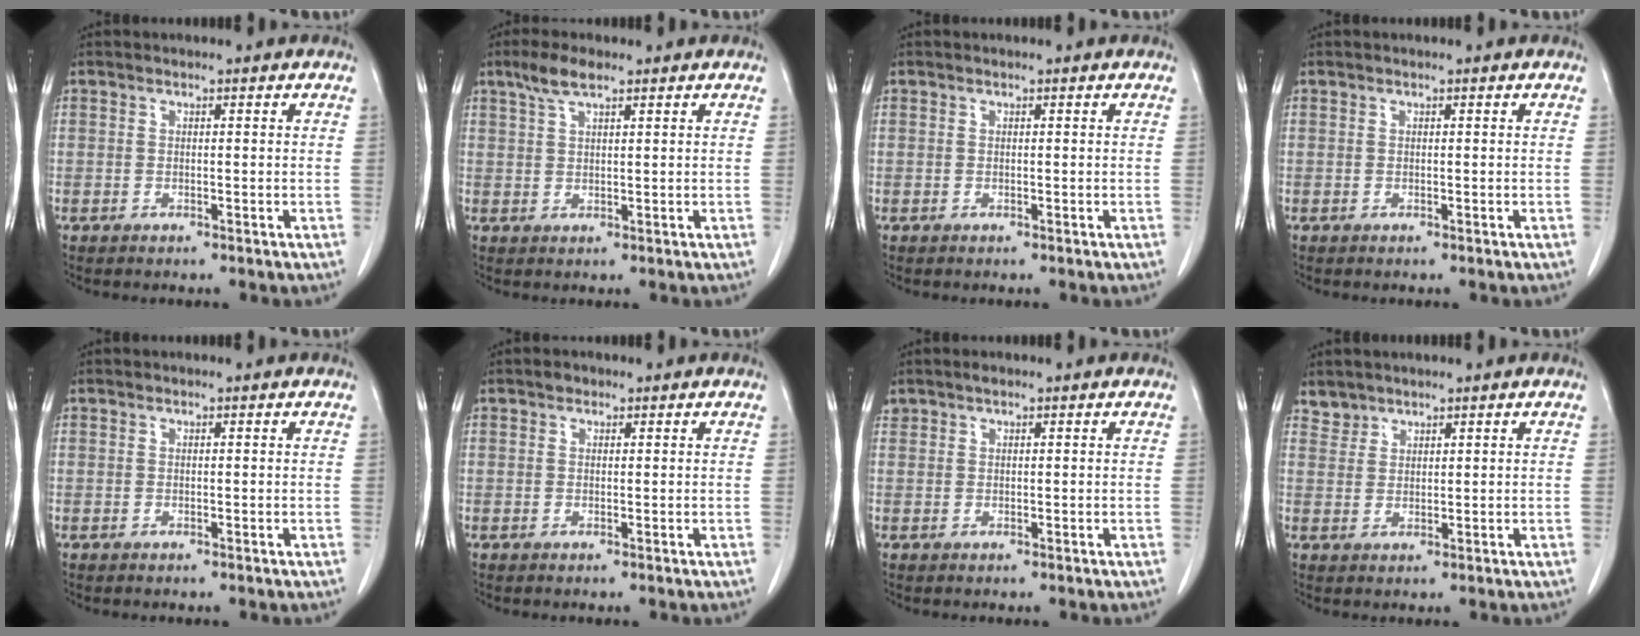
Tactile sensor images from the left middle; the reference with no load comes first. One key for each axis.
{"total": 3.9, "fx": 2.7, "fy": 0.8, "fz": 2.7, "tx": -0.061, "ty": 0.011, "tz": 0.055}
{"total": 0.0}
{"total": 0.0}
{"total": 0.0}
{"total": 0.9, "fx": 0.6, "fy": 0.6, "fz": 0.3, "tx": -0.005, "ty": 0.004, "tz": 0.008}
{"total": 1.0, "fx": 0.8, "fy": 0.4, "fz": 0.4, "tx": -0.009, "ty": 0.011, "tz": 0.016}
{"total": 2.2, "fx": 1.9, "fy": 1.0, "fz": -0.4, "tx": 0.012, "ty": 0.007, "tz": 0.034}